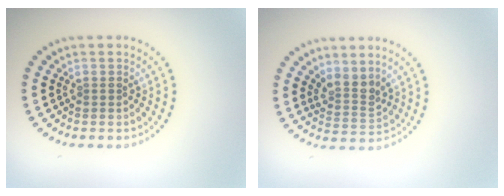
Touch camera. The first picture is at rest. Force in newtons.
{"total": 2.6, "press": 2.0, "slide": 1.7}